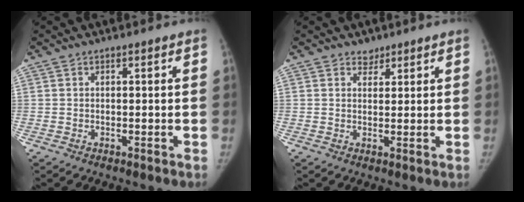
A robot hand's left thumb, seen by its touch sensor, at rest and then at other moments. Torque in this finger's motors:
{"motor_torque": [-0.21, -0.18, 0.32, -0.27, 0.05]}